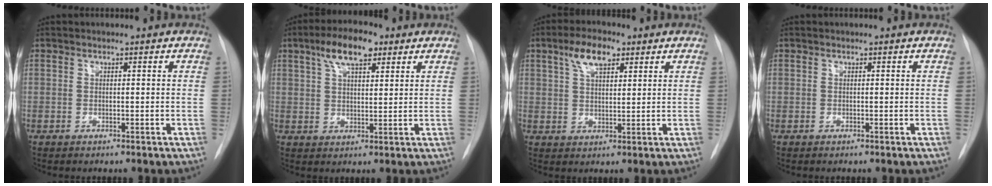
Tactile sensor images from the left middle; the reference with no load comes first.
{"total": 7.9, "force": [4.5, 2.8, 5.7], "torque": [-0.107, 0.018, 0.078]}
{"total": 6.3, "force": [3.5, 2.6, 4.5], "torque": [-0.088, 0.015, 0.063]}
{"total": 0.0}